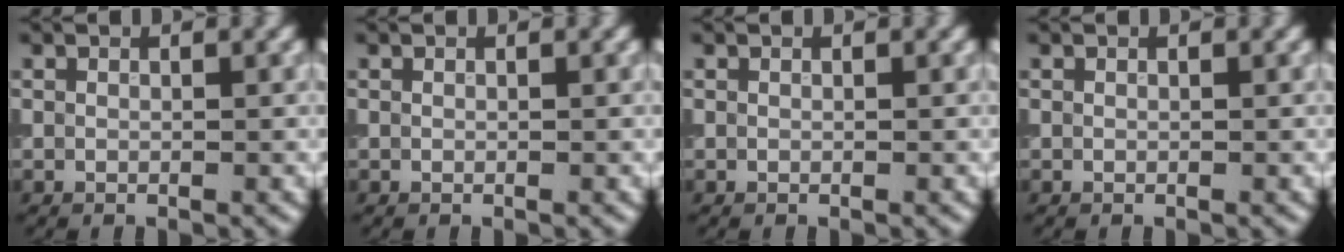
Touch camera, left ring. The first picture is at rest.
{"total": 0.0}
{"total": 0.0}
{"total": 0.0}